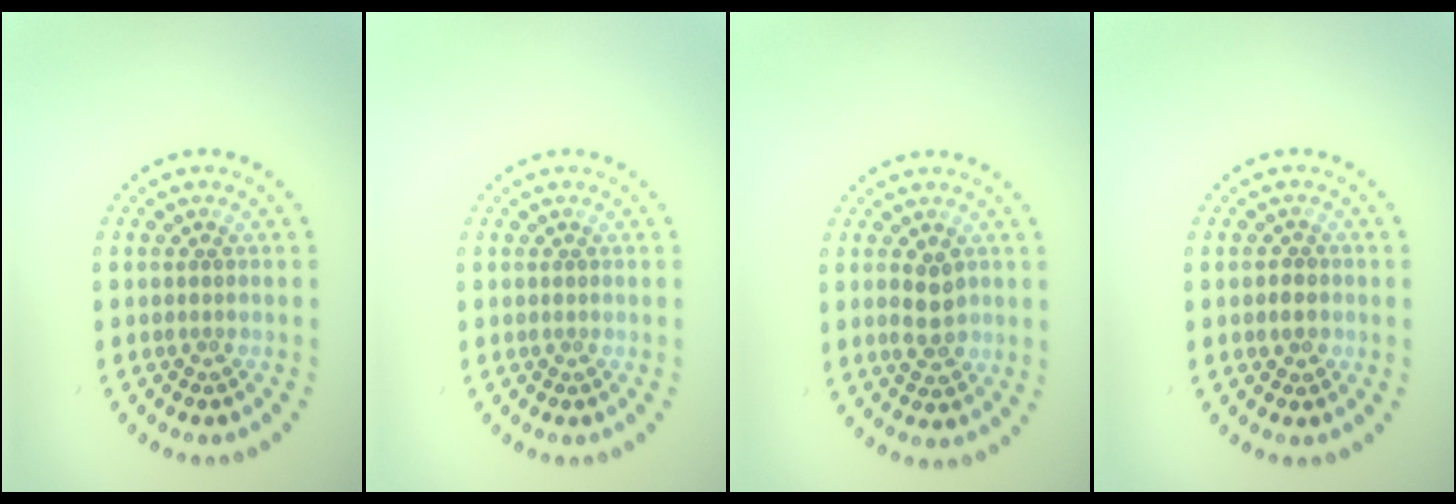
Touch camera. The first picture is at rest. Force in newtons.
{"total": 0.0}
{"total": 2.5, "press": 2.5, "slide": 0.1}
{"total": 1.1, "press": 1.0, "slide": 0.4}